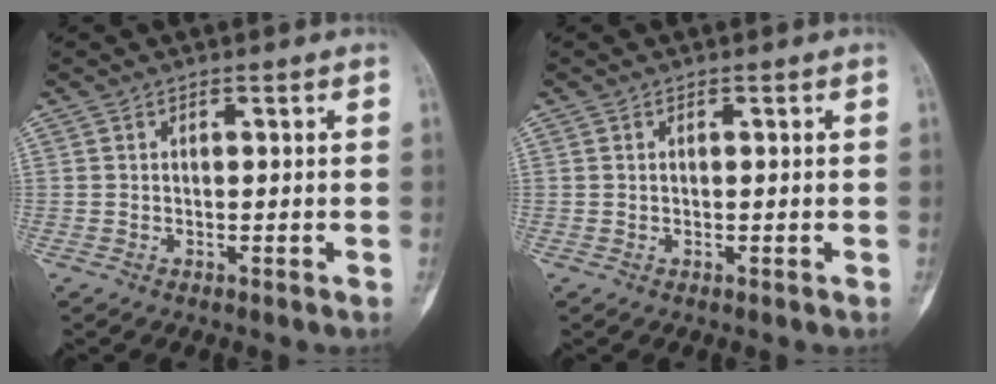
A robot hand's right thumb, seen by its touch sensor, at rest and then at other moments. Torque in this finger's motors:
{"motor_torque": [-0.44, 0.24, 0.01, -0.16, -0.10]}